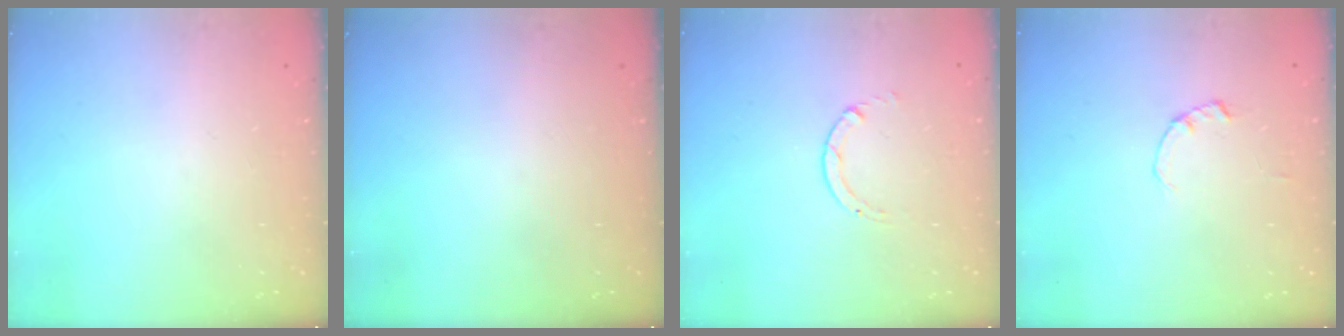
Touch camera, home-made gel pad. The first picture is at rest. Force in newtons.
{"total": 0.0}
{"total": 0.6, "press": 0.5, "slide": 0.1}
{"total": 0.0}